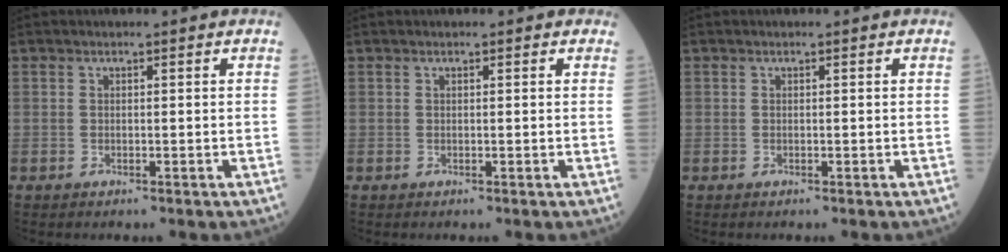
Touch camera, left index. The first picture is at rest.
{"total": 0.0}
{"total": 0.0}